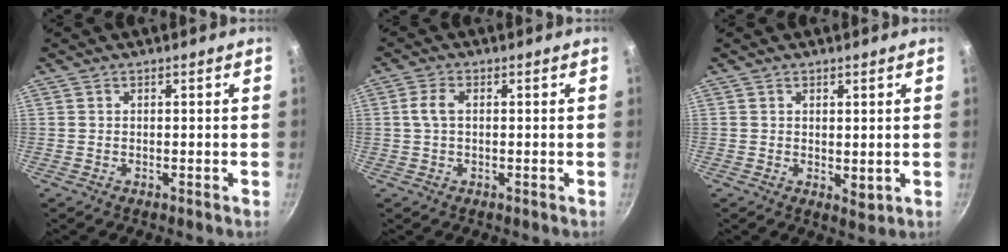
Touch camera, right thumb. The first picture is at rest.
{"total": 3.3, "force": [0.4, 1.6, 2.8], "torque": [-0.064, 0.008, 0.006]}
{"total": 2.4, "force": [1.0, 1.5, 1.7], "torque": [-0.022, -0.011, 0.016]}